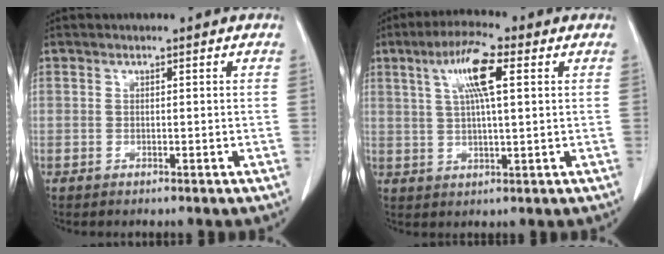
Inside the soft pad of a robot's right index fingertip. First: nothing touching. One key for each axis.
{"total": 8.3, "fx": 3.0, "fy": 1.1, "fz": 7.6, "tx": -0.147, "ty": 0.011, "tz": 0.052}